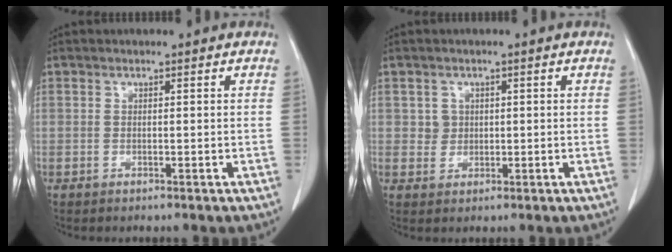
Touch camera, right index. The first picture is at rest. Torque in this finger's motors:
{"motor_torque": [-0.03, 0.02, 0.01, 0.01]}